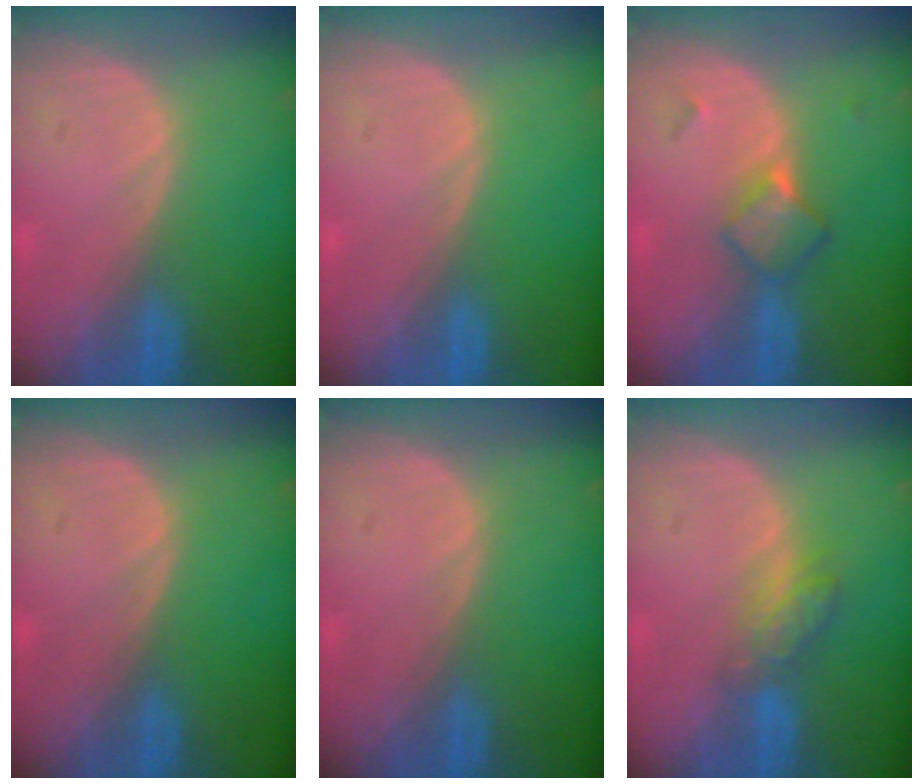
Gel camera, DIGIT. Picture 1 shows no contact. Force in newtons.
{"total": 0.0}
{"total": 4.8, "press": 4.2, "slide": 2.4}
{"total": 0.0}
{"total": 0.0}
{"total": 4.1, "press": 4.1, "slide": 0.4}